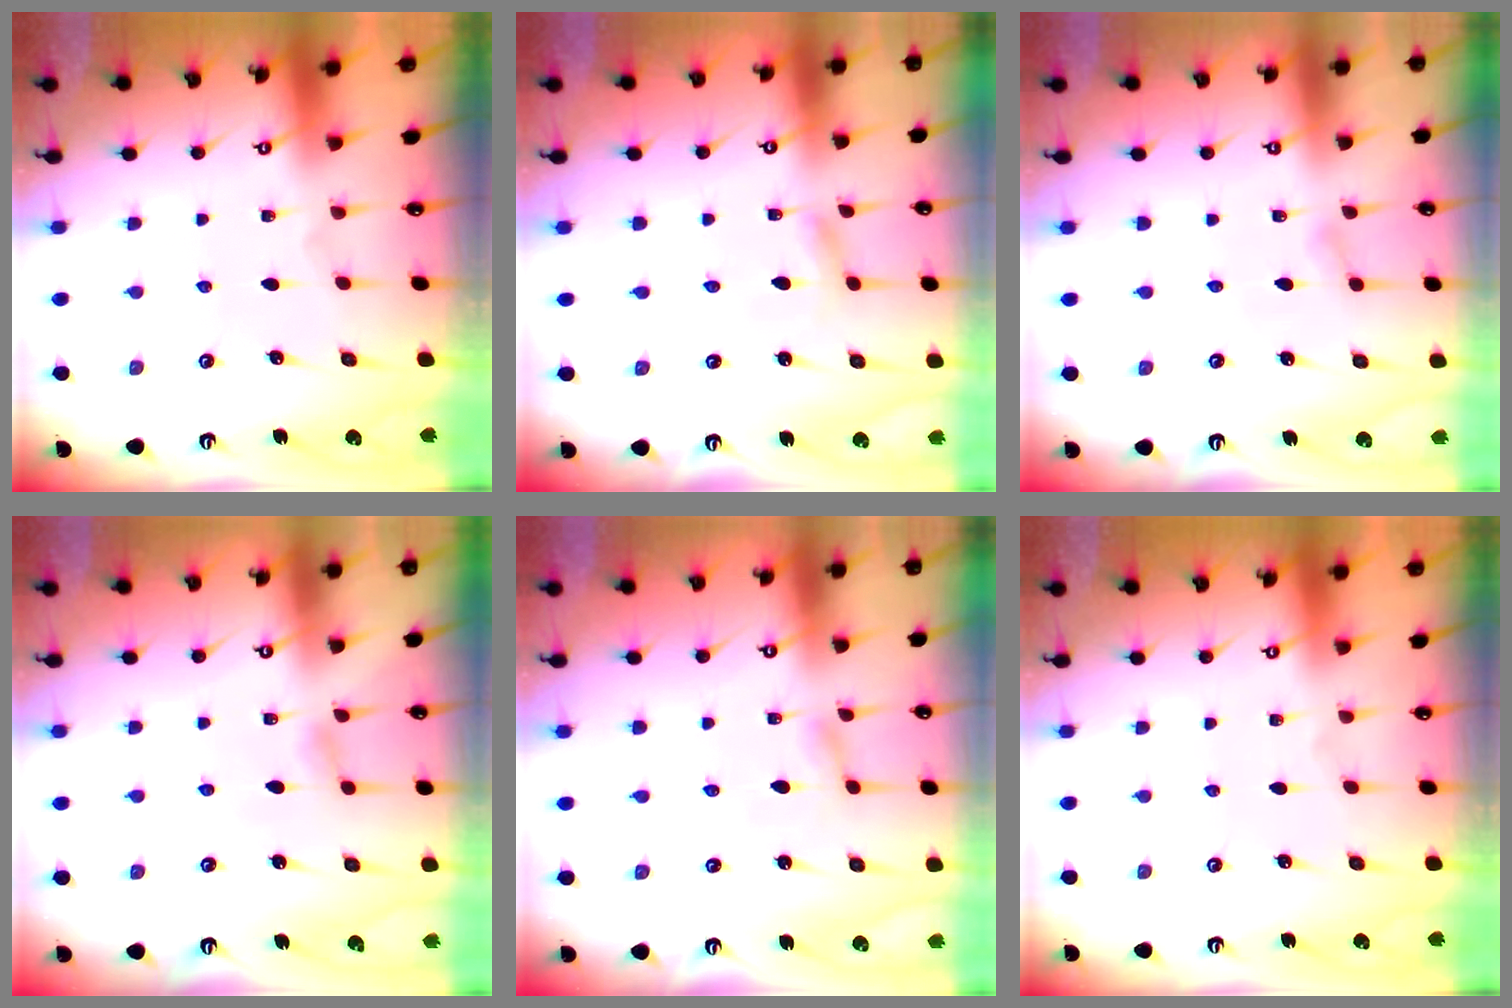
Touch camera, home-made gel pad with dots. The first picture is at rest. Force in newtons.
{"total": 2.1, "press": 2.1, "slide": 0.2}
{"total": 2.8, "press": 2.8, "slide": 0.2}
{"total": 4.3, "press": 4.3, "slide": 0.3}
{"total": 2.0, "press": 1.9, "slide": 0.3}
{"total": 0.0}